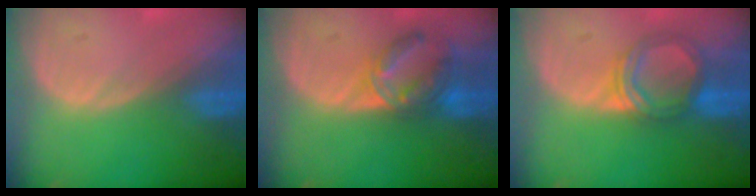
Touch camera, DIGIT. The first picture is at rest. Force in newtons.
{"total": 7.1, "press": 6.1, "slide": 3.6}
{"total": 5.4, "press": 5.1, "slide": 1.7}